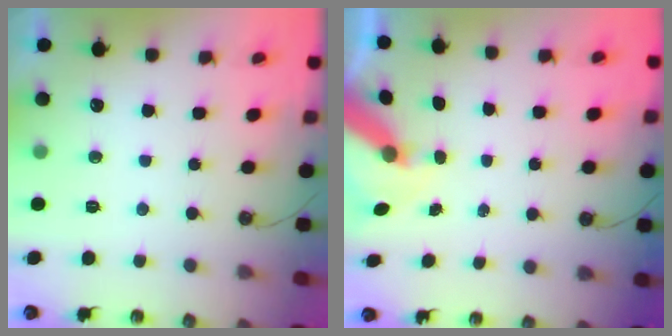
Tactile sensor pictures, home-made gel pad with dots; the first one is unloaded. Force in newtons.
{"total": 8.3, "press": 8.3, "slide": 0.8}